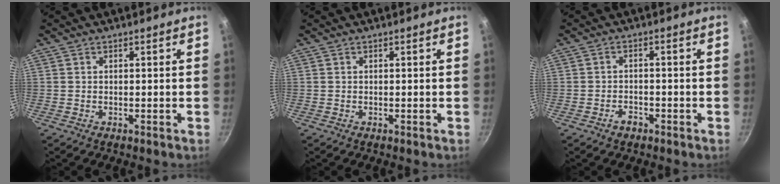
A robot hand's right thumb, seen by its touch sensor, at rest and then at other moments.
{"total": 0.0}
{"total": 2.5, "force": [-1.7, 1.5, 1.1], "torque": [-0.010, 0.018, -0.026]}